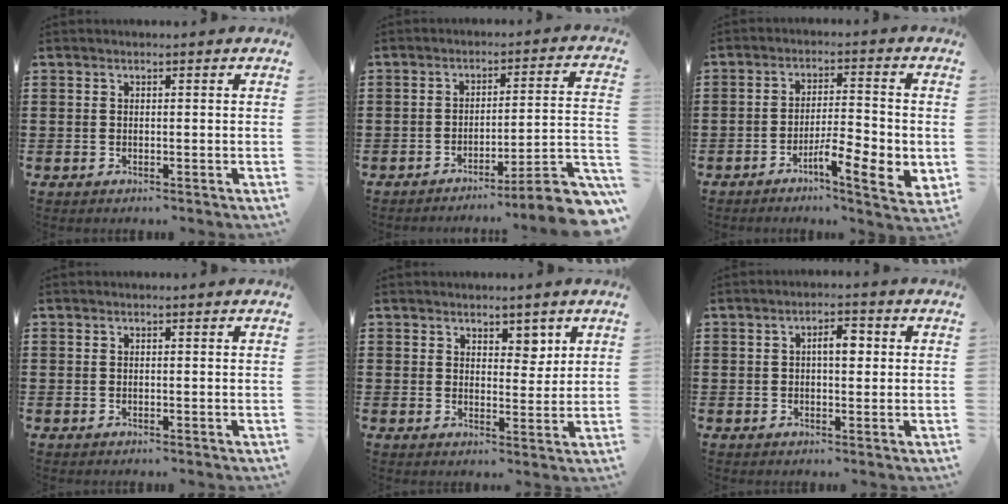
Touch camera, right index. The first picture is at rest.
{"total": 6.4, "force": [-4.8, -0.3, 4.2], "torque": [-0.066, -0.018, -0.094]}
{"total": 6.7, "force": [-3.1, 1.7, 5.7], "torque": [-0.093, 0.004, -0.052]}
{"total": 0.0}
{"total": 3.8, "force": [2.9, 2.3, 1.1], "torque": [-0.016, -0.002, 0.050]}
{"total": 3.8, "force": [0.4, 1.5, 3.4], "torque": [-0.051, 0.001, 0.000]}